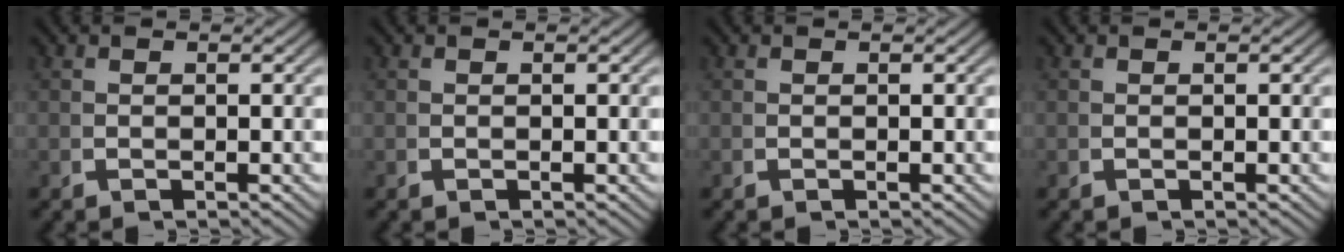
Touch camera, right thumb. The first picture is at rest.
{"total": 0.0}
{"total": 0.0}
{"total": 0.0}